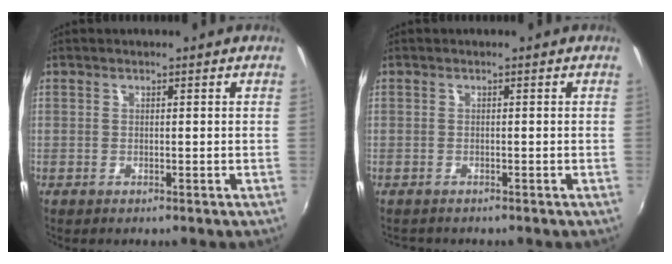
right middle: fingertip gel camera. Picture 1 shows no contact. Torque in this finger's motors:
{"motor_torque": [-0.39, 0.01, -0.08, -0.01]}